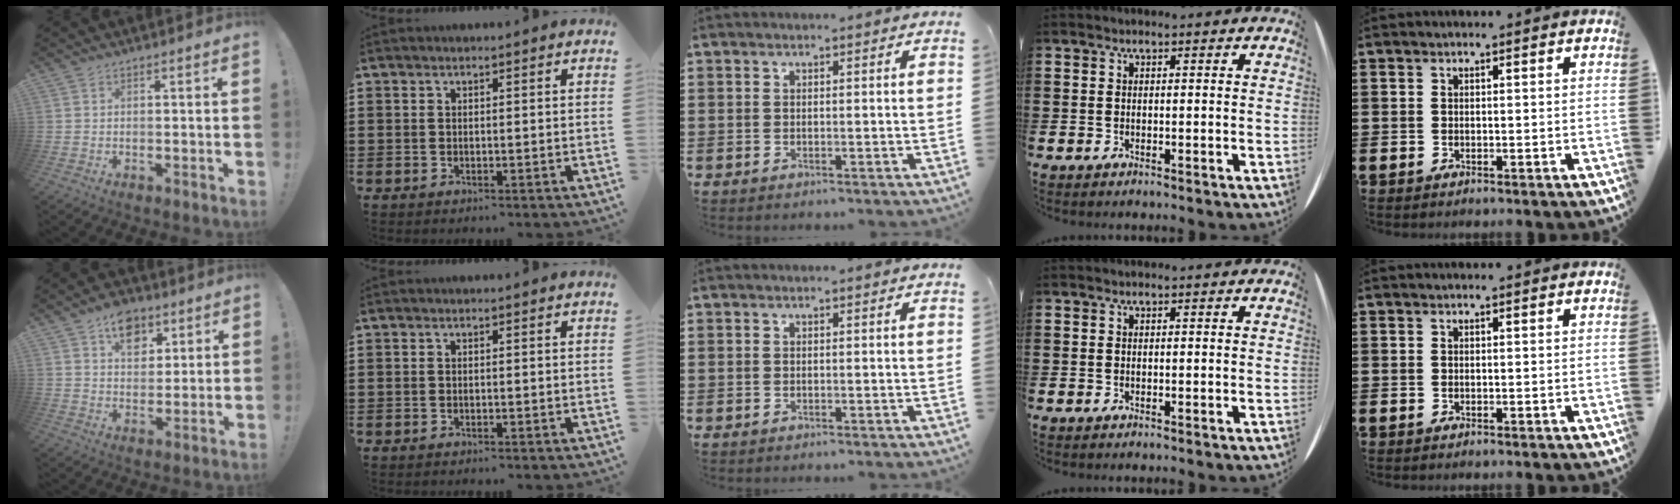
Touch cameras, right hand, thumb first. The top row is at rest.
{"thumb": {"total": 10.0, "force": [5.3, 7.1, 4.7], "torque": [-0.051, -0.024, 0.095]}}